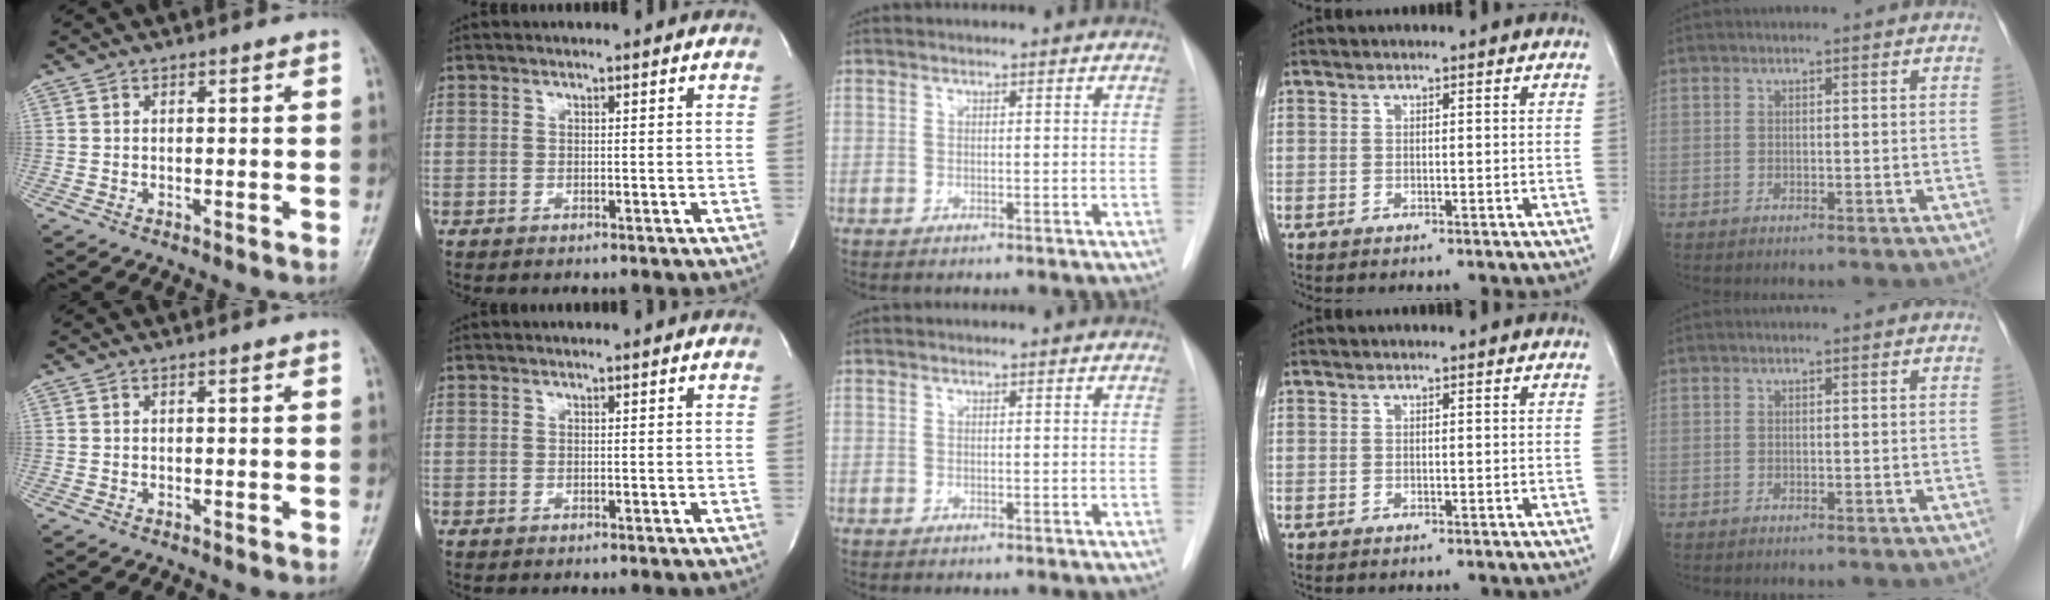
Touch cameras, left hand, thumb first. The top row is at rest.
{}